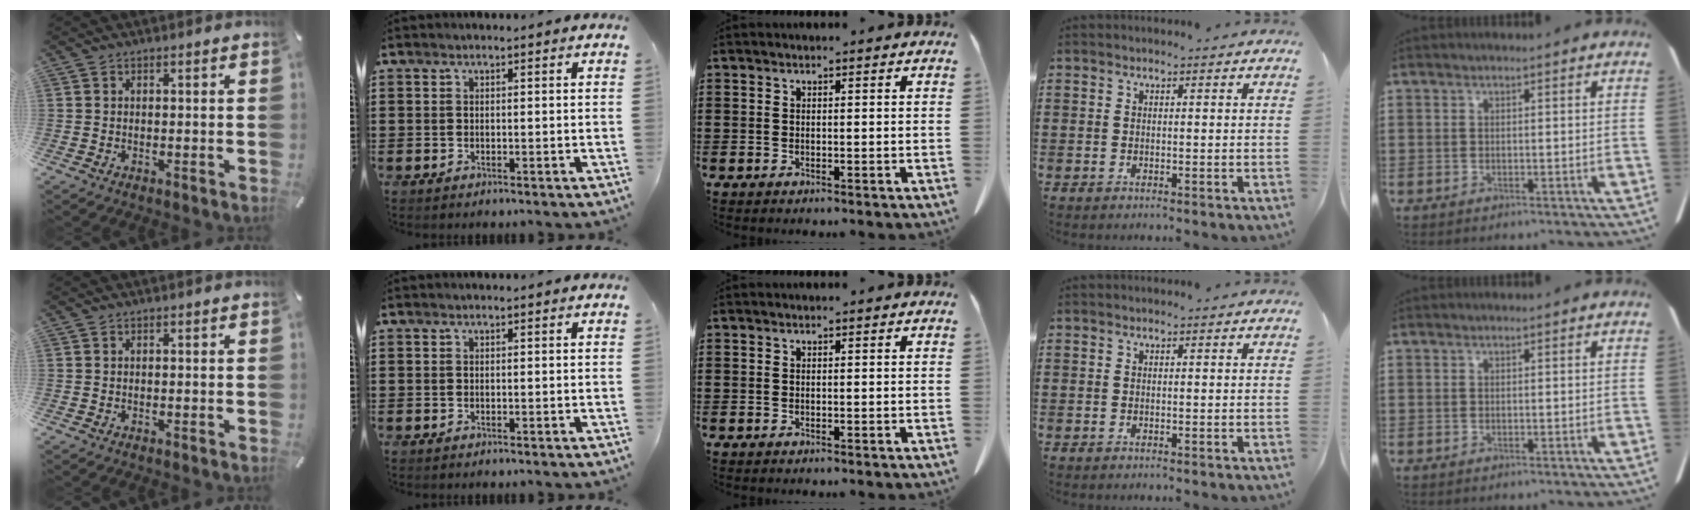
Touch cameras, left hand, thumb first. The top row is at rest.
{}